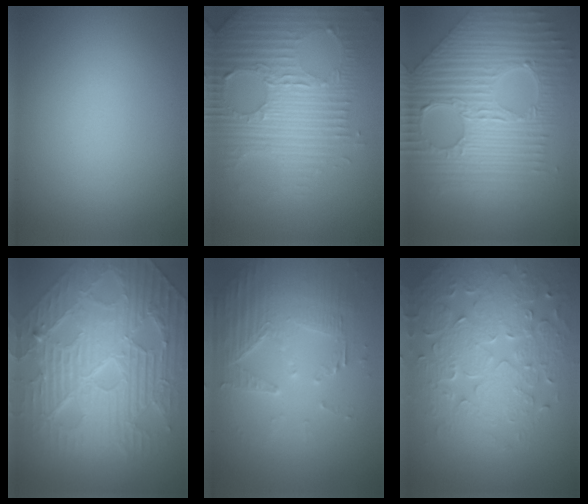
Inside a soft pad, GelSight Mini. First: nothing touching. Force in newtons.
{"total": 8.0, "press": 5.6, "slide": 5.8}
{"total": 10.3, "press": 7.1, "slide": 7.5}
{"total": 11.7, "press": 7.6, "slide": 8.9}
{"total": 3.9, "press": 3.7, "slide": 1.4}
{"total": 8.2, "press": 5.8, "slide": 5.8}